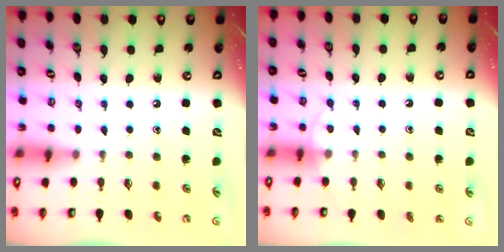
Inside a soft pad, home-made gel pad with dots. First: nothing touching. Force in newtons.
{"total": 4.3, "press": 4.3, "slide": 0.4}